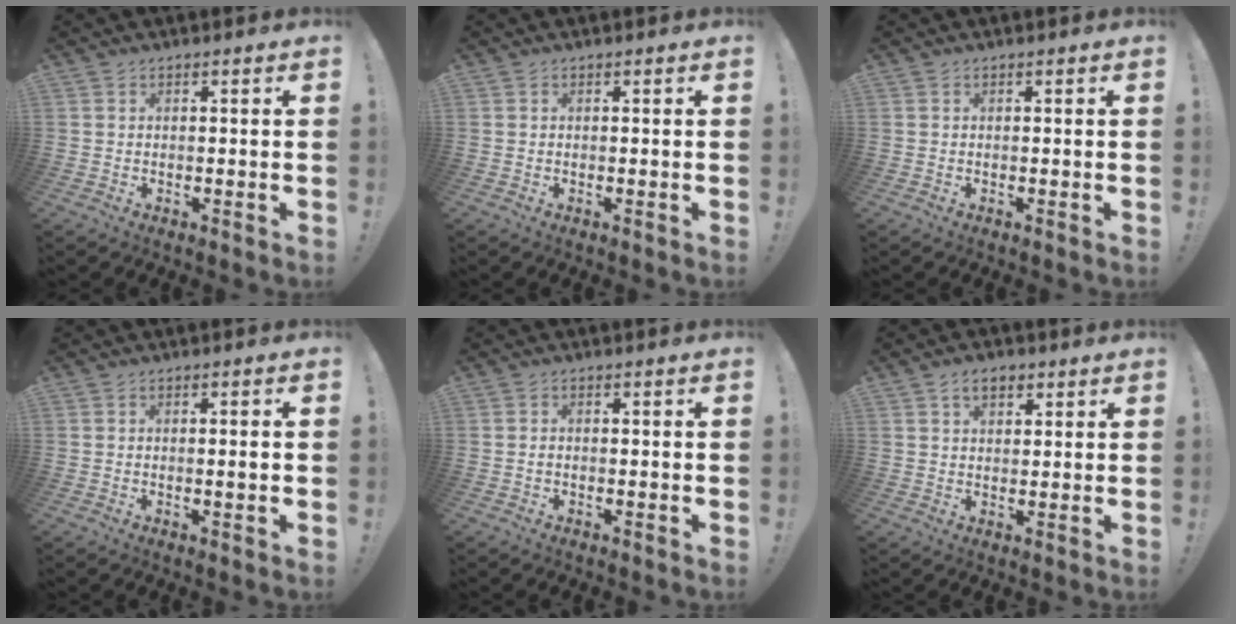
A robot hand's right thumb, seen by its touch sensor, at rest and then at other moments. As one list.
[{"total": 0.0}, {"total": 0.0}, {"total": 2.1, "force": [-0.3, 0.1, 2.0], "torque": [-0.035, 0.001, -0.007]}, {"total": 0.9, "force": [-0.6, 0.5, 0.5], "torque": [-0.018, 0.004, -0.009]}, {"total": 4.8, "force": [2.3, 3.0, 2.8], "torque": [-0.033, -0.004, 0.039]}]